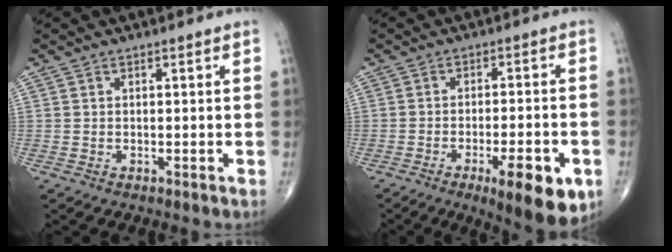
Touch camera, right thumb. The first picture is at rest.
{"total": 12.6, "force": [-5.7, 3.6, 10.7], "torque": [-0.136, 0.007, -0.073]}